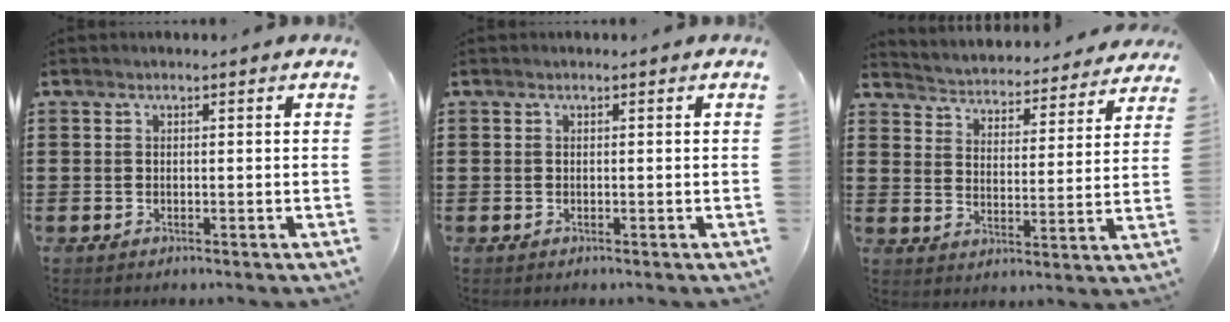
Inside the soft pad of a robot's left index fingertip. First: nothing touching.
{"total": 0.0}
{"total": 3.3, "force": [3.3, -0.1, -0.3], "torque": [-0.018, -0.036, 0.048]}